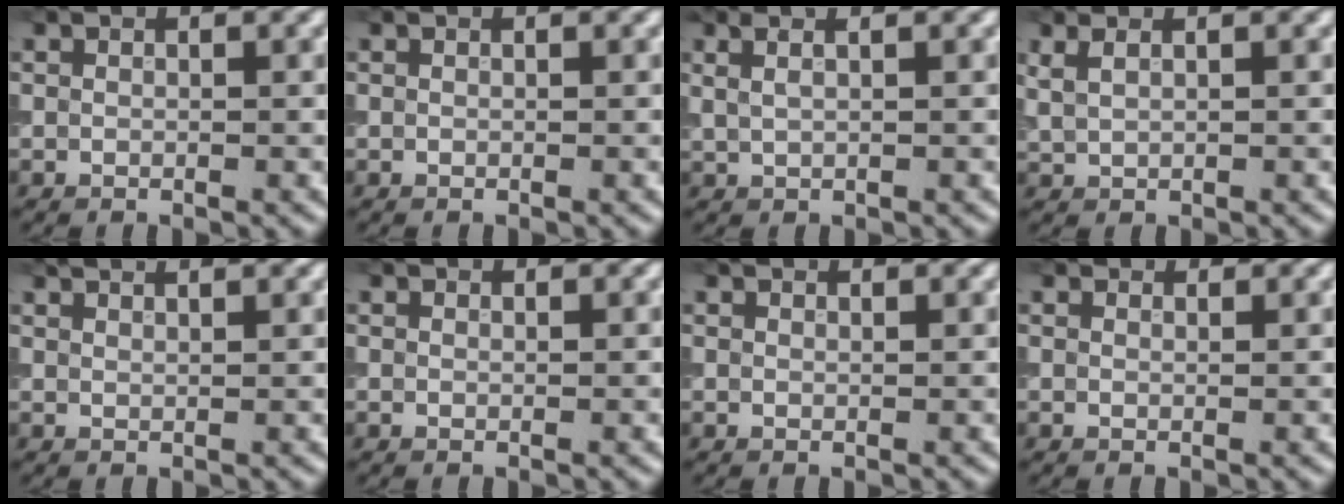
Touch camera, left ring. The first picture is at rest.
{"total": 0.0}
{"total": 2.1, "force": [1.3, 0.7, 1.6], "torque": [-0.027, 0.004, 0.013]}
{"total": 1.2, "force": [0.7, 0.3, 0.9], "torque": [-0.026, 0.003, 0.019]}
{"total": 2.5, "force": [2.3, 0.3, 1.0], "torque": [-0.009, 0.012, 0.022]}
{"total": 0.6, "force": [0.5, 0.2, 0.1], "torque": [-0.004, 0.001, 0.009]}
{"total": 1.1, "force": [1.1, 0.2, 0.2], "torque": [-0.013, 0.005, 0.020]}
{"total": 1.8, "force": [1.6, 0.7, 0.4], "torque": [-0.019, 0.002, 0.026]}